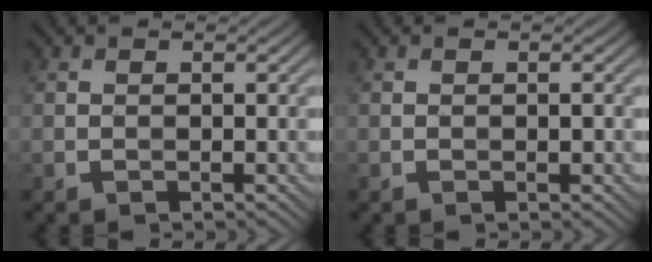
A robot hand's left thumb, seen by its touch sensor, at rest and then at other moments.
{"total": 0.0}